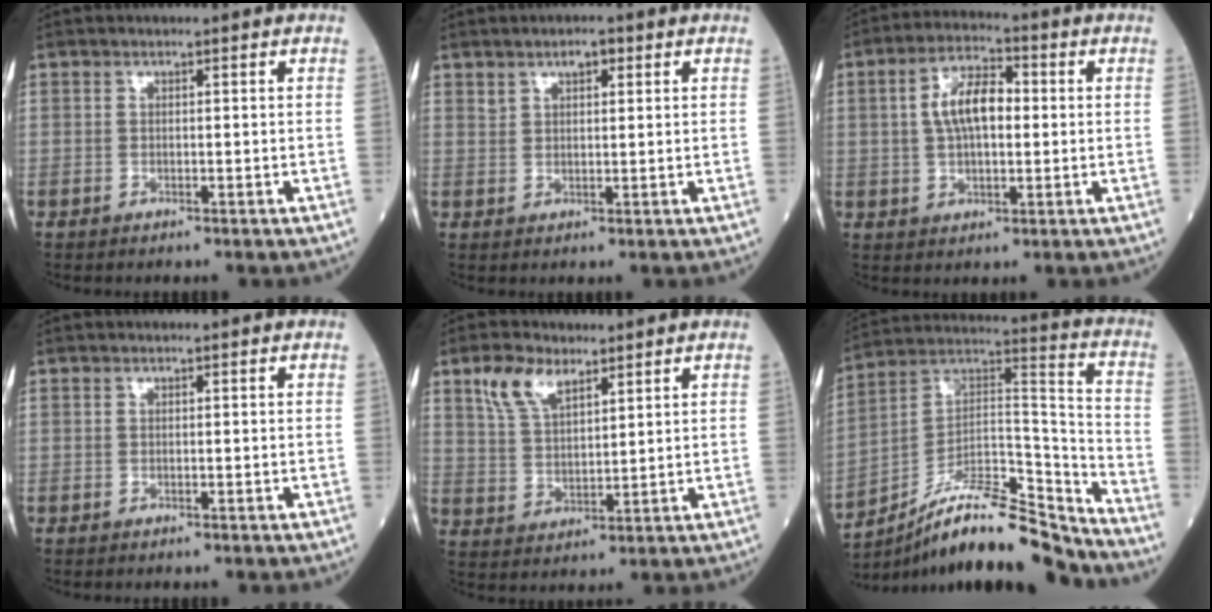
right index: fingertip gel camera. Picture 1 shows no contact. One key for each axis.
{"total": 2.7, "fx": 1.7, "fy": 1.3, "fz": 1.7, "tx": -0.029, "ty": 0.003, "tz": 0.031}
{"total": 8.2, "fx": 0.9, "fy": 3.7, "fz": 7.3, "tx": -0.142, "ty": 0.020, "tz": 0.014}
{"total": 0.0}
{"total": 7.1, "fx": 4.6, "fy": 3.2, "fz": 4.4, "tx": -0.097, "ty": 0.010, "tz": 0.094}
{"total": 18.4, "fx": -15.8, "fy": 2.3, "fz": 9.2, "tx": -0.149, "ty": 0.049, "tz": -0.269}